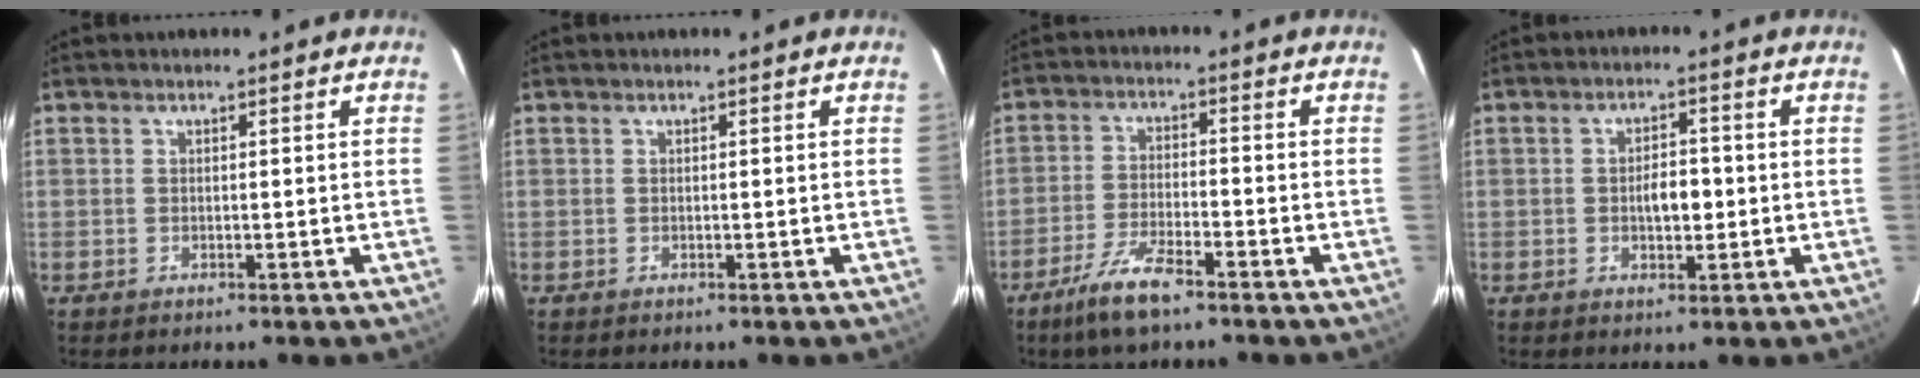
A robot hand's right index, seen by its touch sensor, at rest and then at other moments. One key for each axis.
{"total": 0.0}
{"total": 7.0, "fx": -5.1, "fy": 1.0, "fz": 4.7, "tx": -0.102, "ty": -0.012, "tz": -0.095}
{"total": 4.1, "fx": -0.5, "fy": 1.8, "fz": 3.6, "tx": -0.059, "ty": 0.005, "tz": -0.005}